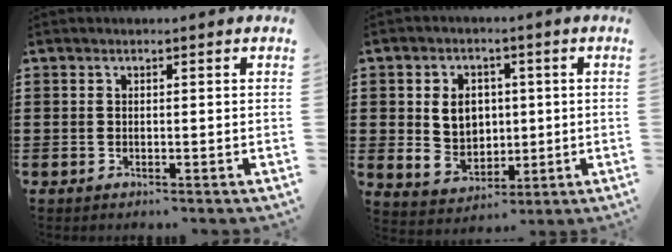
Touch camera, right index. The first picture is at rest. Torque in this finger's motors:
{"motor_torque": [2.14, 0.00, 0.42, 0.06]}